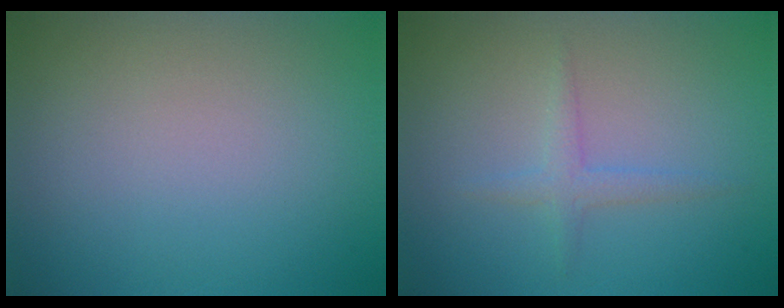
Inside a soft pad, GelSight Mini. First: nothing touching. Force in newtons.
{"total": 1.5, "press": 1.5, "slide": 0.1}